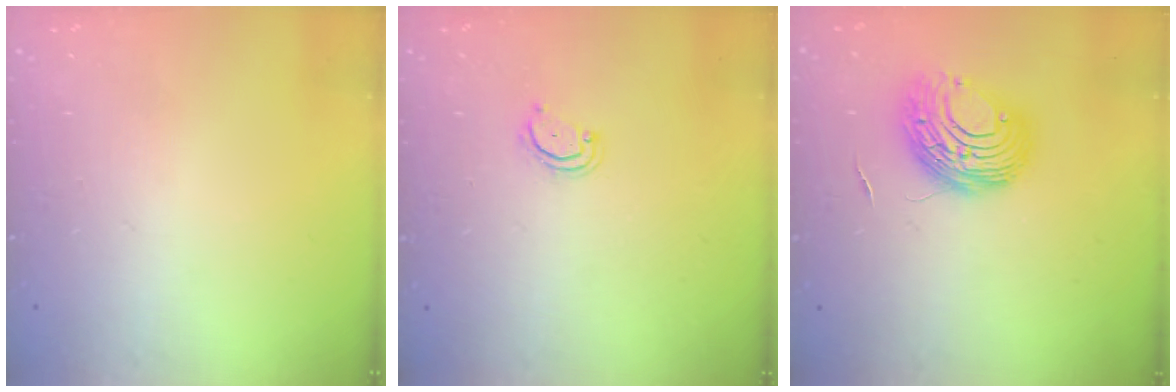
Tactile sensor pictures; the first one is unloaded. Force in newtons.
{"total": 3.3, "press": 3.3, "slide": 0.2}
{"total": 9.6, "press": 9.5, "slide": 0.9}